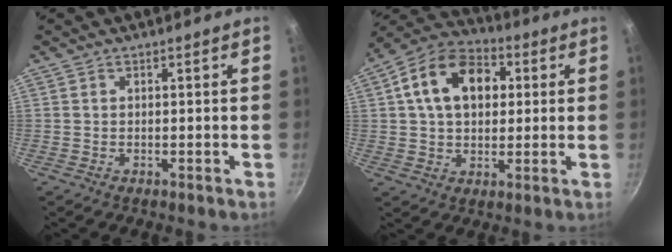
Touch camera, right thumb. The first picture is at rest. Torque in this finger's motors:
{"motor_torque": [0.70, 3.35, 0.62, -0.30, 0.14]}